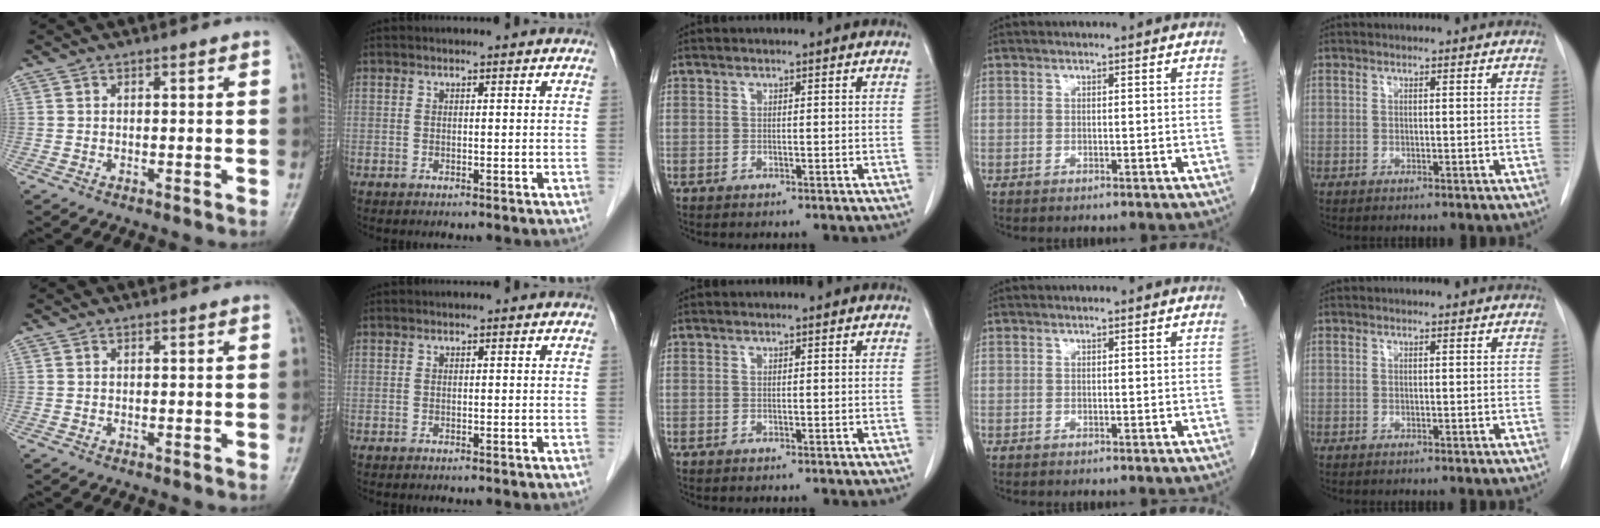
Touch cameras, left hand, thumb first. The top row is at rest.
{}